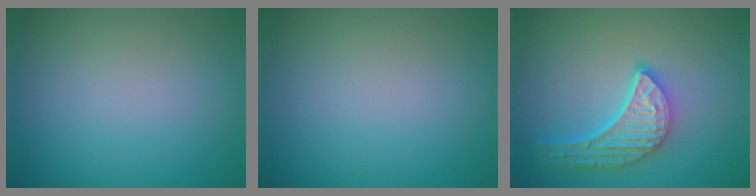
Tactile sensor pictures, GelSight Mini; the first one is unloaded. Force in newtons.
{"total": 0.0}
{"total": 5.0, "press": 3.9, "slide": 3.2}